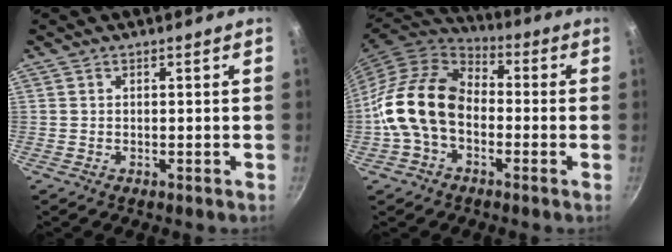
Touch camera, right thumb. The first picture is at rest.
{"total": 15.3, "force": [-2.4, 10.8, 10.6], "torque": [-0.169, 0.038, -0.064]}